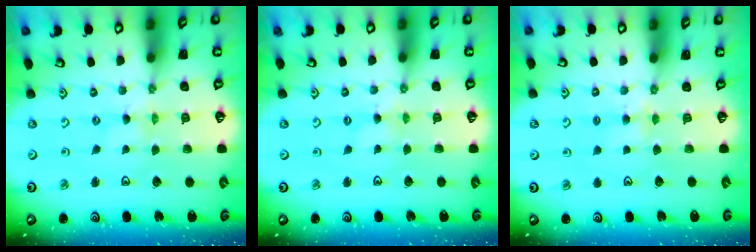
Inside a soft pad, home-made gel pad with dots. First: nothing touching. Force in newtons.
{"total": 0.5, "press": 0.5, "slide": 0.2}
{"total": 3.9, "press": 3.8, "slide": 0.6}